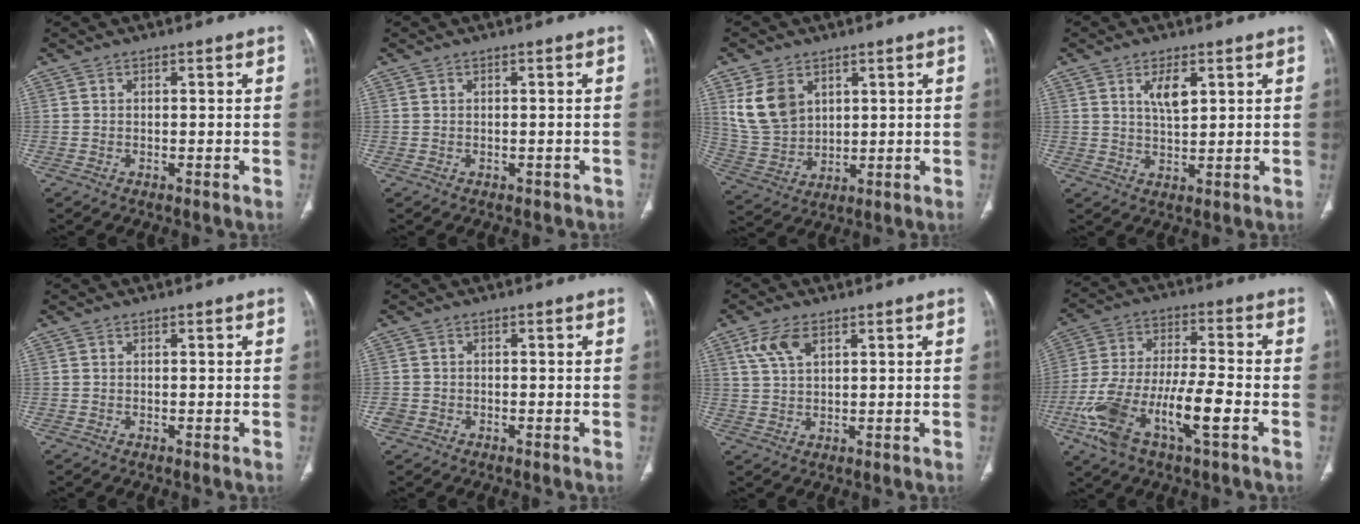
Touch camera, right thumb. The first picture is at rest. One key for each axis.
{"total": 0.9, "fx": -0.3, "fy": 0.9, "fz": 0.2, "tx": -0.002, "ty": 0.011, "tz": 0.003}
{"total": 10.3, "fx": 4.4, "fy": 7.3, "fz": 5.8, "tx": -0.098, "ty": -0.016, "tz": 0.106}
{"total": 4.9, "fx": 2.1, "fy": 2.1, "fz": 3.9, "tx": -0.065, "ty": -0.016, "tz": 0.040}
{"total": 0.0}
{"total": 1.9, "fx": -0.9, "fy": 1.6, "fz": 0.5, "tx": -0.010, "ty": 0.007, "tz": -0.018}
{"total": 5.5, "fx": 2.7, "fy": 2.8, "fz": 3.9, "tx": -0.083, "ty": -0.001, "tz": 0.059}
{"total": 17.0, "fx": -6.4, "fy": 5.1, "fz": 14.9, "tx": -0.311, "ty": 0.025, "tz": -0.117}